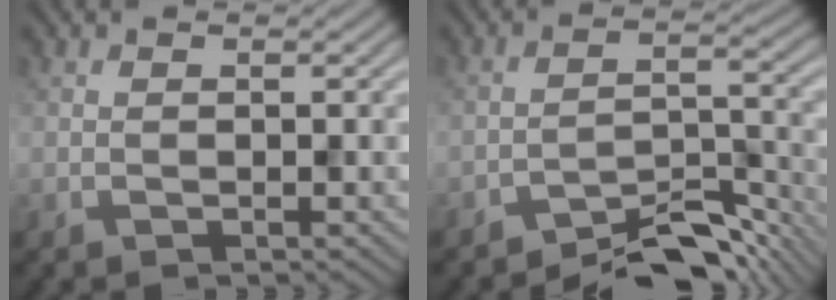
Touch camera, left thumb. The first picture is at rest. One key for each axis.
{"total": 7.4, "fx": -6.3, "fy": 1.9, "fz": 3.4, "tx": -0.047, "ty": 0.008, "tz": -0.107}